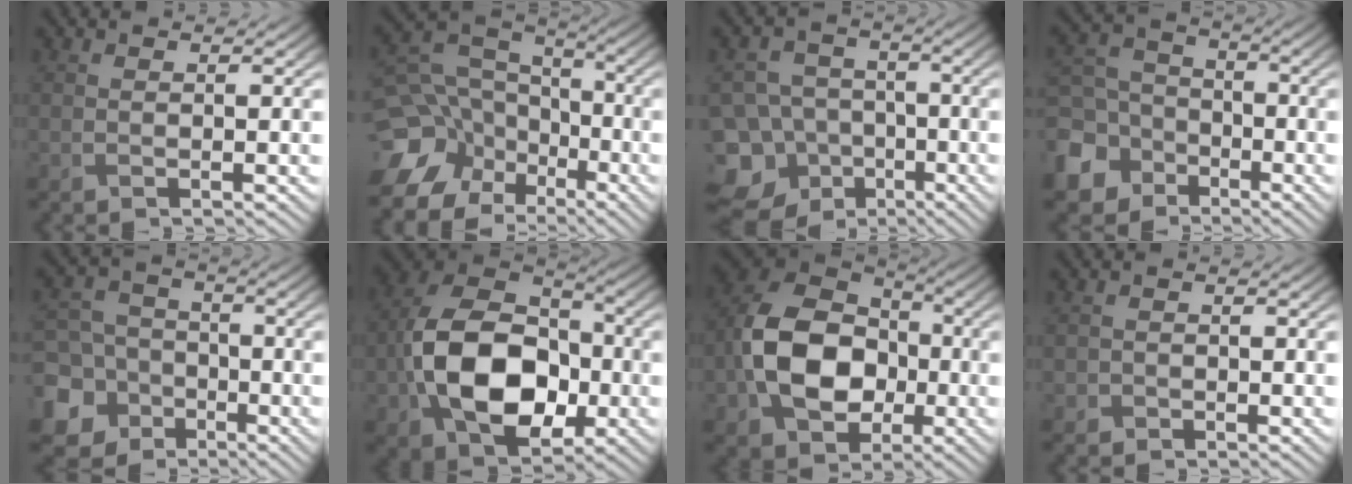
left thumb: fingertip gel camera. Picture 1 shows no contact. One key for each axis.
{"total": 17.7, "fx": -7.9, "fy": 13.9, "fz": 7.6, "tx": -0.211, "ty": -0.047, "tz": -0.122}
{"total": 13.9, "fx": -8.4, "fy": 10.5, "fz": 3.5, "tx": -0.115, "ty": -0.035, "tz": -0.141}
{"total": 10.1, "fx": -4.8, "fy": 8.2, "fz": 3.6, "tx": -0.119, "ty": -0.036, "tz": -0.112}
{"total": 11.0, "fx": -4.6, "fy": 9.4, "fz": 3.3, "tx": -0.114, "ty": -0.037, "tz": -0.113}
{"total": 14.8, "fx": -3.1, "fy": 10.1, "fz": 10.3, "tx": -0.207, "ty": -0.009, "tz": -0.064}
{"total": 13.7, "fx": -2.4, "fy": 10.1, "fz": 8.9, "tx": -0.197, "ty": -0.005, "tz": -0.055}
{"total": 1.2, "fx": -0.6, "fy": 1.0, "fz": 0.0, "tx": 0.008, "ty": -0.003, "tz": -0.015}